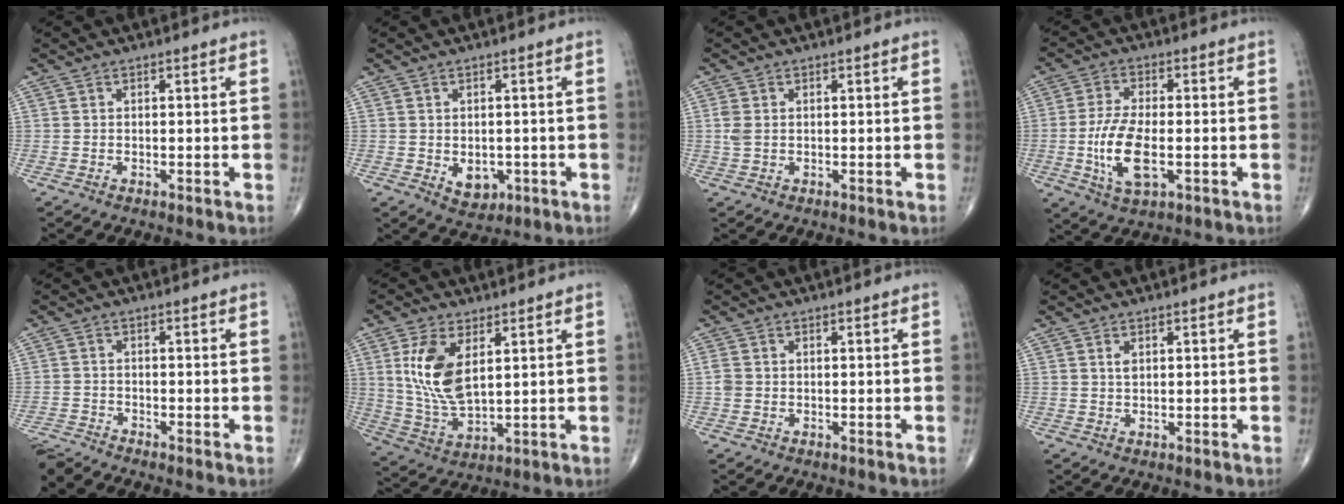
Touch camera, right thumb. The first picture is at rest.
{"total": 4.4, "force": [-1.0, 3.2, 2.9], "torque": [-0.020, -0.002, -0.002]}
{"total": 2.3, "force": [0.1, 1.5, 1.6], "torque": [-0.049, 0.002, 0.004]}
{"total": 10.3, "force": [-2.1, 4.6, 9.0], "torque": [-0.180, 0.001, -0.037]}
{"total": 4.1, "force": [-4.0, -0.9, -0.3], "torque": [-0.015, 0.002, -0.079]}
{"total": 11.7, "force": [3.5, 5.8, 9.5], "torque": [-0.189, -0.017, 0.076]}
{"total": 1.6, "force": [-0.2, 1.3, 0.9], "torque": [-0.023, 0.000, -0.006]}
{"total": 1.1, "force": [0.4, 0.6, 0.8], "torque": [-0.012, 0.000, 0.008]}